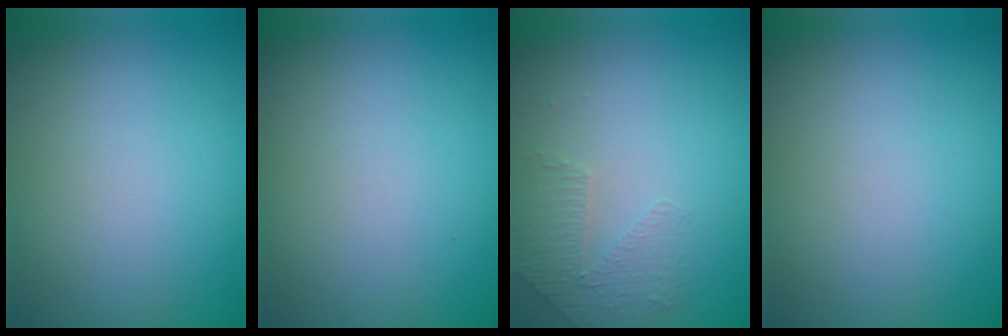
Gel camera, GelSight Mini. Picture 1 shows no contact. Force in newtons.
{"total": 0.0}
{"total": 1.4, "press": 0.9, "slide": 1.1}
{"total": 0.0}